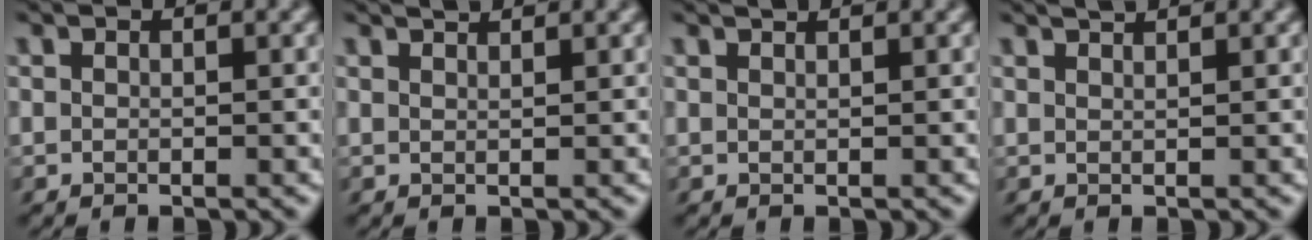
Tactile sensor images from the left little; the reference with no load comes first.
{"total": 1.6, "force": [1.5, 0.2, 0.6], "torque": [0.002, 0.012, 0.012]}
{"total": 1.0, "force": [1.0, 0.0, 0.2], "torque": [0.003, 0.008, 0.012]}
{"total": 1.9, "force": [1.7, 0.3, 0.8], "torque": [0.000, 0.014, 0.015]}